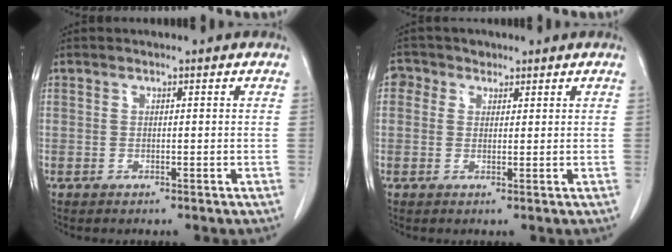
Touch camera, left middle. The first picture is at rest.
{"total": 3.0, "force": [1.6, 2.5, 0.6], "torque": [-0.011, 0.013, 0.025]}